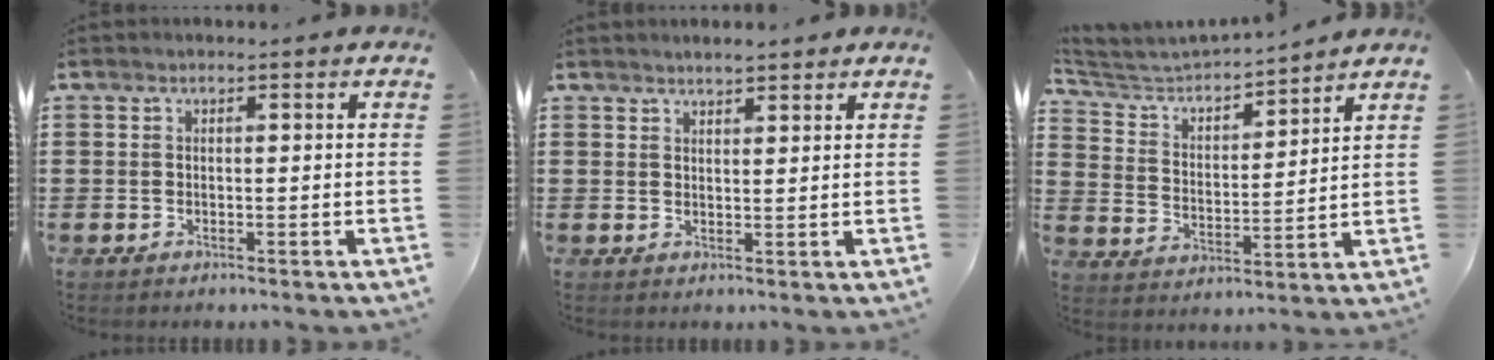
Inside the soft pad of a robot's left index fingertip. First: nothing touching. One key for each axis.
{"total": 2.0, "fx": 2.0, "fy": 0.1, "fz": 0.3, "tx": -0.008, "ty": 0.002, "tz": 0.038}
{"total": 4.3, "fx": 4.1, "fy": 0.9, "fz": 0.9, "tx": -0.044, "ty": -0.030, "tz": 0.064}